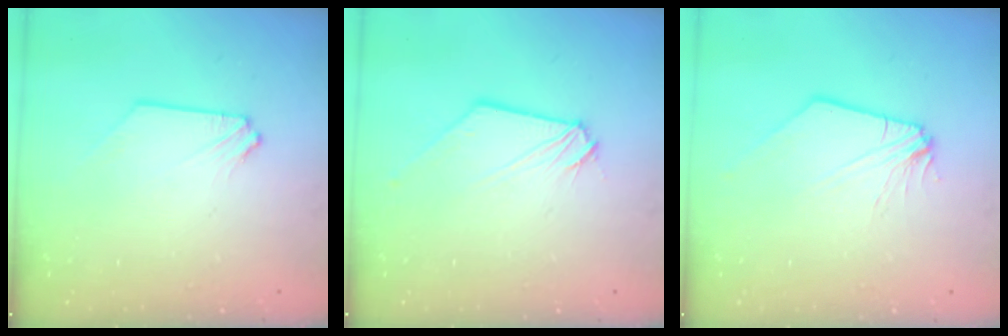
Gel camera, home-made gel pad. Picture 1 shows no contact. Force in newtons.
{"total": 0.0}
{"total": 0.0}